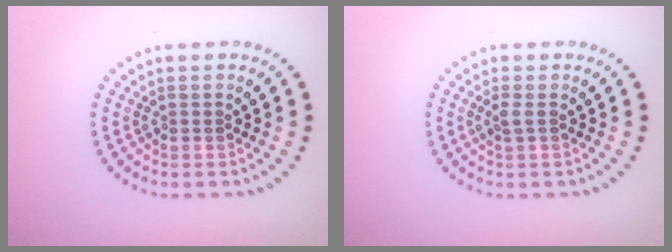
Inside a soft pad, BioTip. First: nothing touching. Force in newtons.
{"total": 0.9, "press": 0.7, "slide": 0.6}